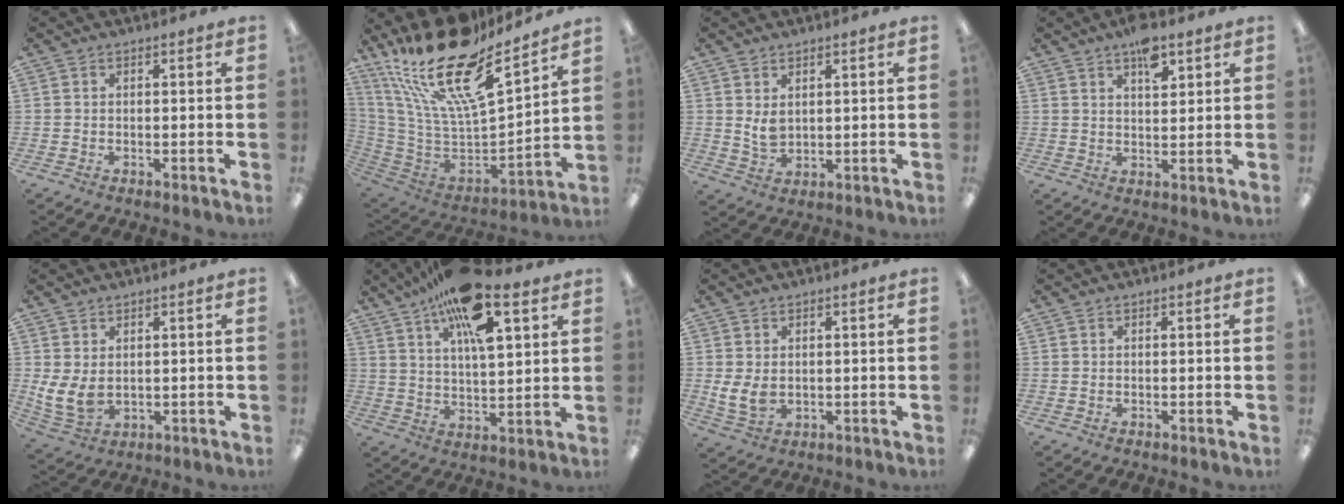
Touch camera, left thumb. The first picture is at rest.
{"total": 23.8, "force": [16.8, 7.8, 15.0], "torque": [-0.269, -0.123, 0.283]}
{"total": 3.9, "force": [1.7, 2.5, 2.5], "torque": [-0.051, -0.005, 0.028]}
{"total": 6.9, "force": [4.5, 3.0, 4.4], "torque": [-0.055, -0.023, 0.074]}
{"total": 6.3, "force": [1.4, 4.2, 4.5], "torque": [-0.107, -0.020, 0.025]}
{"total": 17.0, "force": [10.6, 5.9, 11.9], "torque": [-0.210, -0.038, 0.177]}
{"total": 5.1, "force": [0.5, 3.5, 3.7], "torque": [-0.087, -0.008, 0.006]}
{"total": 0.0}